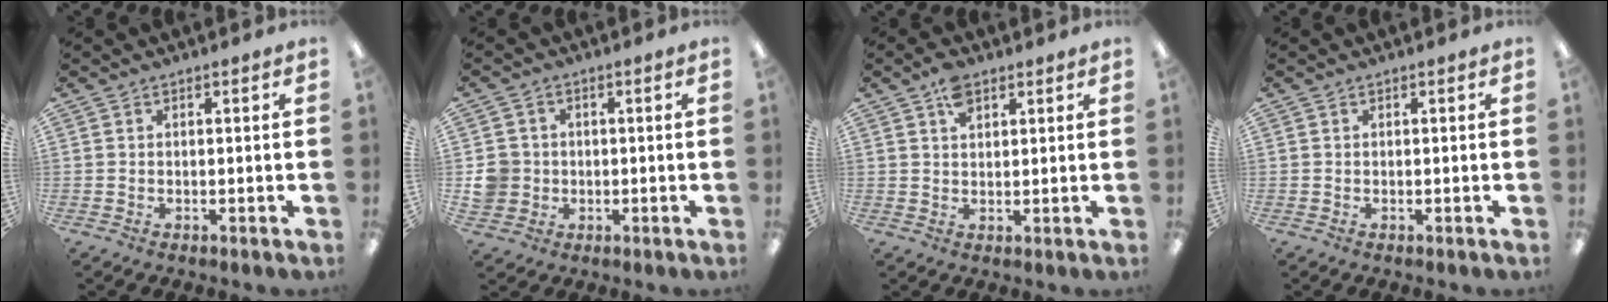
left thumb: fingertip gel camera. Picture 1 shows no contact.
{"total": 6.1, "force": [-0.3, 5.8, 1.9], "torque": [-0.048, 0.014, -0.003]}
{"total": 4.3, "force": [2.6, 2.4, 2.5], "torque": [-0.040, -0.004, 0.045]}
{"total": 0.0}